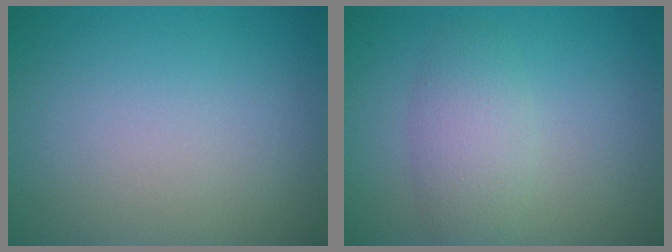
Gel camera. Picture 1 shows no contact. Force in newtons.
{"total": 3.1, "press": 3.1, "slide": 0.1}